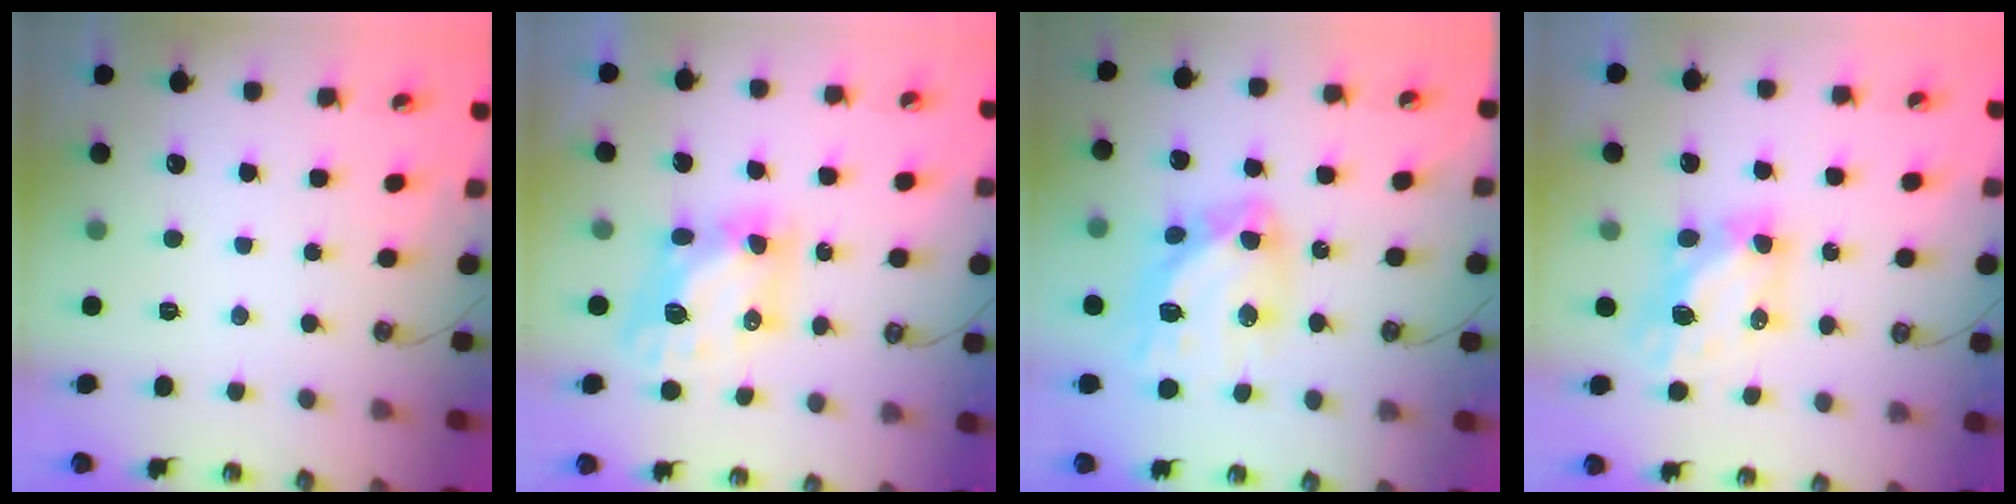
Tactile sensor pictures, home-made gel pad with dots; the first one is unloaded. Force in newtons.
{"total": 6.6, "press": 6.6, "slide": 0.5}
{"total": 14.2, "press": 14.2, "slide": 1.1}
{"total": 6.1, "press": 6.1, "slide": 0.3}